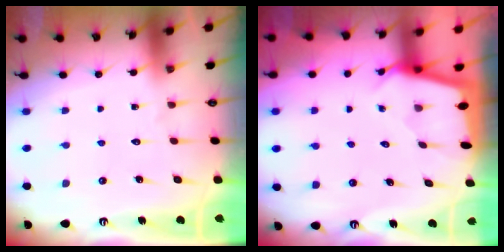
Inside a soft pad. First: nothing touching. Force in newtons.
{"total": 2.3, "press": 2.3, "slide": 0.3}